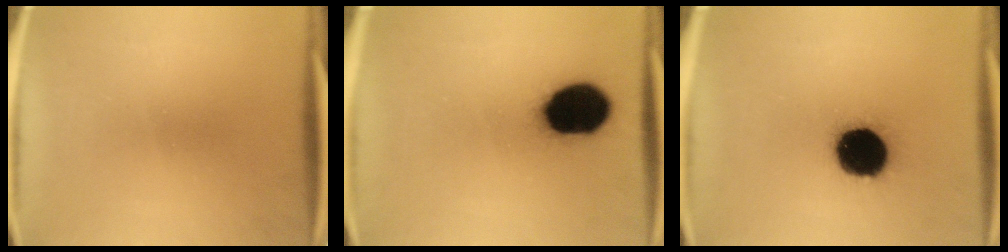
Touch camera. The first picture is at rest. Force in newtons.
{"total": 17.6}
{"total": 18.6}